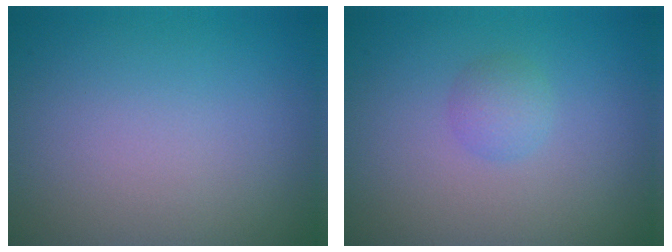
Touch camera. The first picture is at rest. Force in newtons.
{"total": 1.5, "press": 1.5, "slide": 0.0}